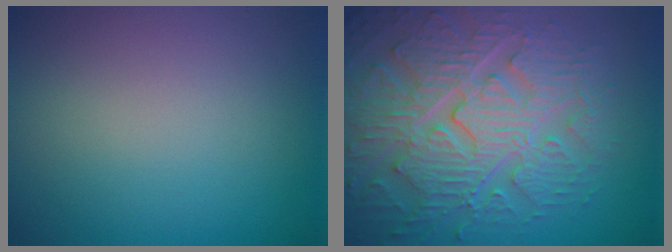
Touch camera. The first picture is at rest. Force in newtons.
{"total": 8.8, "press": 6.5, "slide": 6.0}